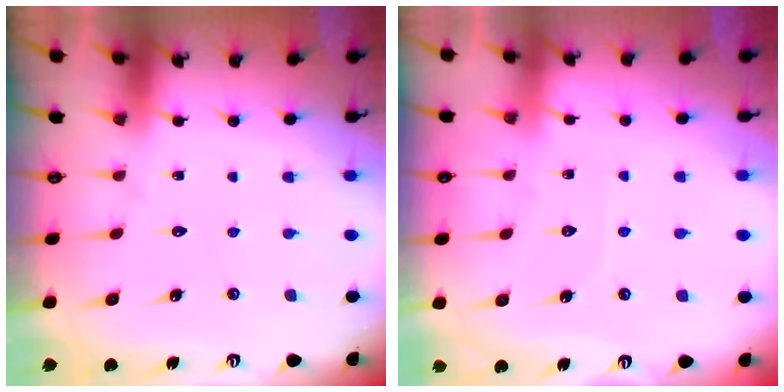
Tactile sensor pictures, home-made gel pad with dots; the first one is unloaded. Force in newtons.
{"total": 4.2, "press": 4.2, "slide": 0.5}